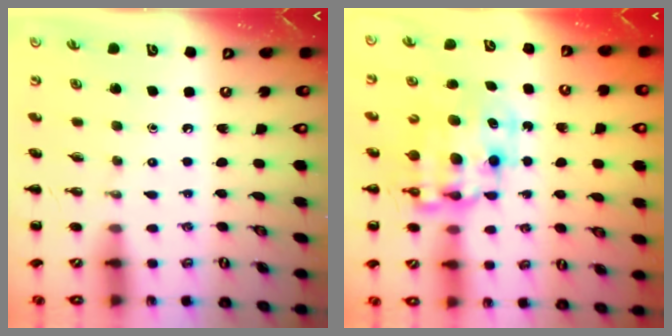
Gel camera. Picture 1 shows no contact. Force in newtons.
{"total": 10.8, "press": 10.5, "slide": 2.5}